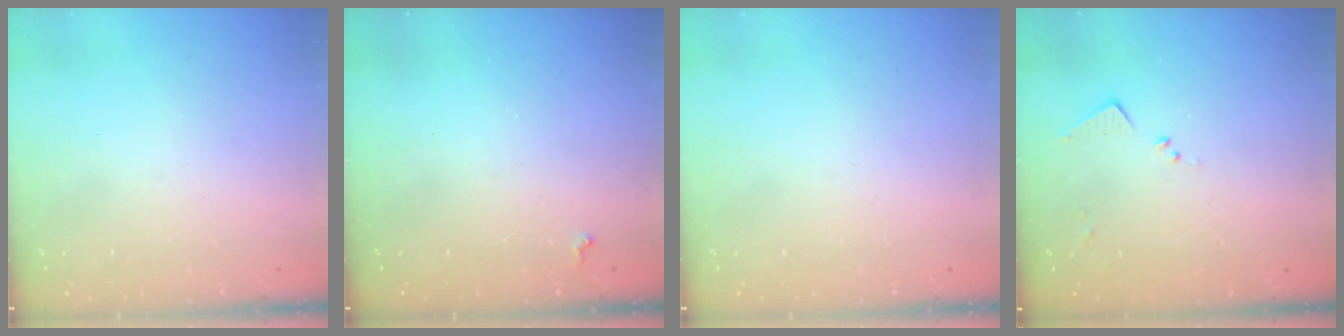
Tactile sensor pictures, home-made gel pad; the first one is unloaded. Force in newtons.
{"total": 0.8, "press": 0.8, "slide": 0.3}
{"total": 0.0}
{"total": 6.0, "press": 6.0, "slide": 0.8}